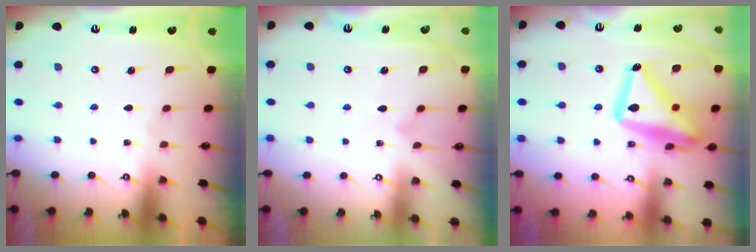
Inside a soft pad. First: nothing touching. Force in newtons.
{"total": 5.0, "press": 4.9, "slide": 0.3}
{"total": 21.3, "press": 21.2, "slide": 1.5}